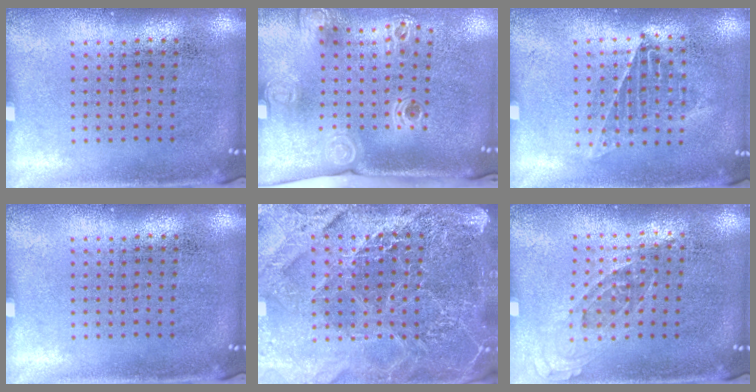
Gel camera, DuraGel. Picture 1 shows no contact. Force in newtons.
{"total": 2.3, "press": 1.6, "slide": 1.6}
{"total": 1.0, "press": 1.0, "slide": 0.1}
{"total": 0.0}
{"total": 5.3, "press": 4.8, "slide": 2.3}
{"total": 0.7, "press": 0.7, "slide": 0.3}